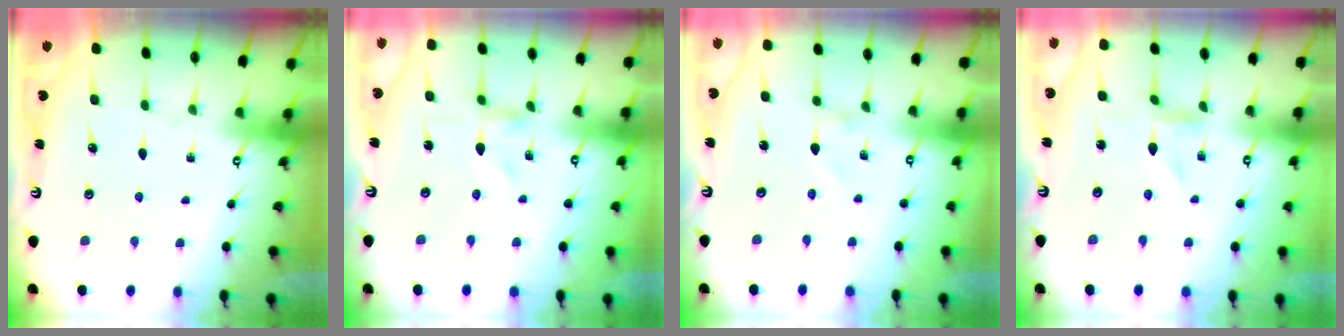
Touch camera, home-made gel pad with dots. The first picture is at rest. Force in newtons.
{"total": 0.0}
{"total": 1.0, "press": 1.0, "slide": 0.0}
{"total": 0.0}